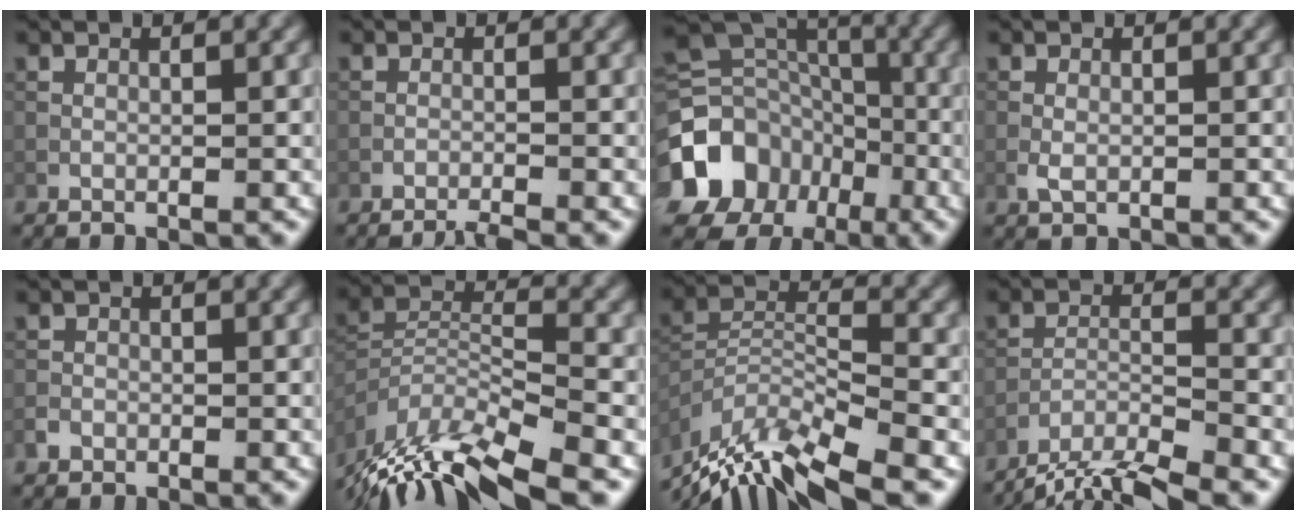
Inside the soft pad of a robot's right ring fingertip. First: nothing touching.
{"total": 1.8, "force": [-1.6, 0.0, 0.9], "torque": [-0.016, 0.000, -0.029]}
{"total": 14.4, "force": [-6.5, 11.7, 5.3], "torque": [-0.136, -0.020, -0.103]}
{"total": 1.2, "force": [0.1, 0.7, 1.0], "torque": [-0.027, 0.001, 0.000]}
{"total": 0.8, "force": [-0.2, 0.8, 0.1], "torque": [0.002, 0.006, -0.007]}
{"total": 11.1, "force": [-8.4, 2.9, 6.7], "torque": [-0.143, 0.009, -0.146]}
{"total": 10.0, "force": [-8.3, 2.2, 5.2], "torque": [-0.107, 0.009, -0.150]}
{"total": 8.0, "force": [-7.2, 1.4, 3.2], "torque": [-0.048, -0.011, -0.112]}